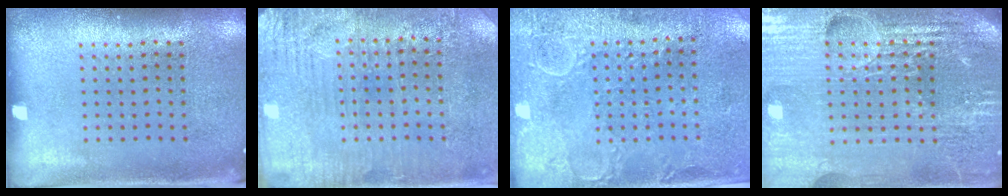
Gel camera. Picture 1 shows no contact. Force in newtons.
{"total": 3.2, "press": 3.1, "slide": 0.8}
{"total": 2.9, "press": 2.5, "slide": 1.5}
{"total": 5.9, "press": 5.3, "slide": 2.6}